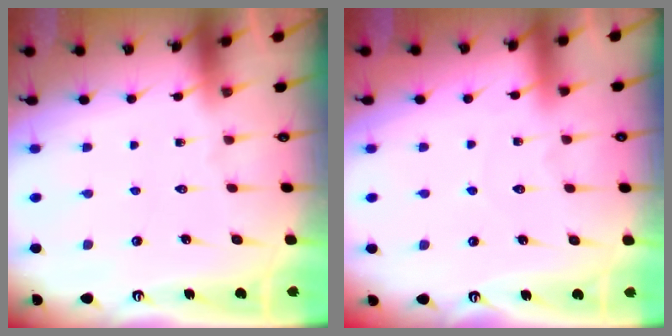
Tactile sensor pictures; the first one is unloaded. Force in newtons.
{"total": 3.4, "press": 3.4, "slide": 0.4}